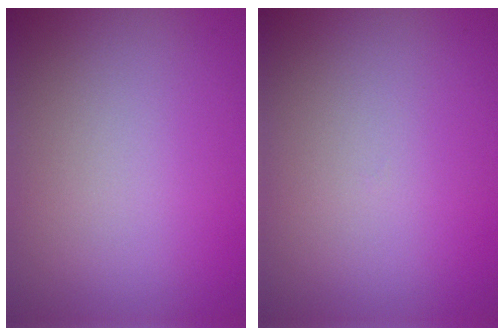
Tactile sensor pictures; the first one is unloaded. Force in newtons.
{"total": 0.0}